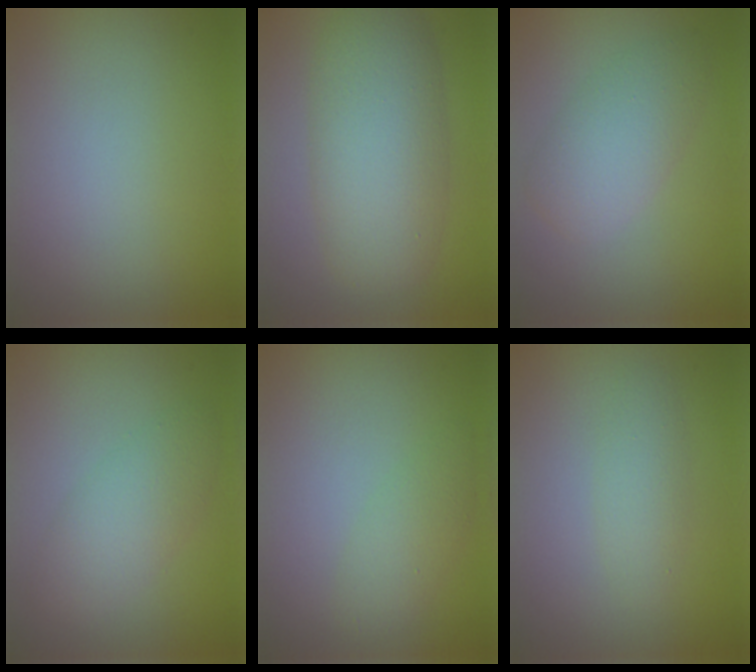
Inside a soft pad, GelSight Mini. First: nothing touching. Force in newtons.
{"total": 7.2, "press": 7.2, "slide": 0.2}
{"total": 4.0, "press": 4.0, "slide": 0.0}
{"total": 3.7, "press": 3.7, "slide": 0.2}
{"total": 2.2, "press": 2.2, "slide": 0.0}
{"total": 1.9, "press": 1.9, "slide": 0.0}